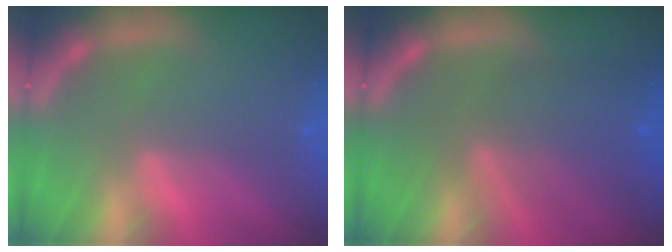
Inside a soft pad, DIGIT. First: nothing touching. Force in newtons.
{"total": 6.5}